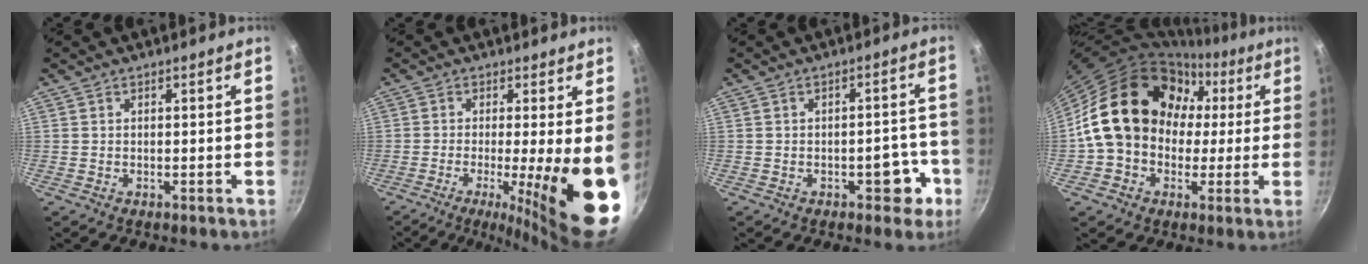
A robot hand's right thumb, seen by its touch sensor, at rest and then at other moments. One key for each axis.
{"total": 13.3, "fx": -2.9, "fy": 1.4, "fz": 12.9, "tx": -0.188, "ty": -0.014, "tz": -0.039}
{"total": 6.2, "fx": -2.6, "fy": 3.5, "fz": 4.4, "tx": -0.018, "ty": 0.026, "tz": -0.029}
{"total": 20.0, "fx": 1.7, "fy": 16.4, "fz": 11.3, "tx": -0.152, "ty": 0.052, "tz": 0.024}